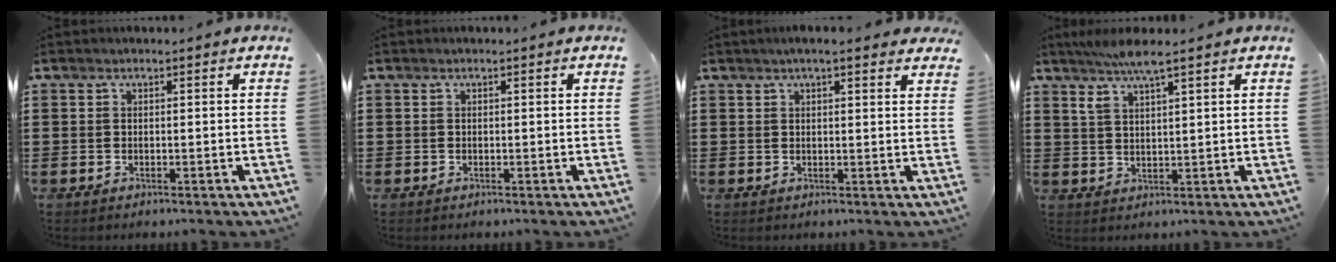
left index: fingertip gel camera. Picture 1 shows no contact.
{"total": 0.0}
{"total": 3.1, "force": [2.5, 0.3, 1.8], "torque": [-0.040, 0.004, 0.044]}
{"total": 5.4, "force": [4.0, 0.3, 3.6], "torque": [-0.080, -0.002, 0.070]}